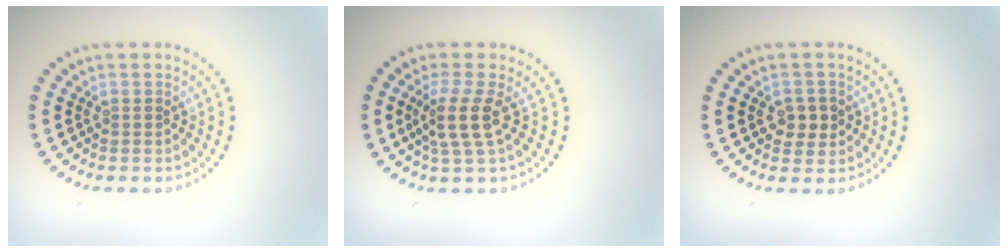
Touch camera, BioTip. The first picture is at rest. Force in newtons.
{"total": 3.2, "press": 2.5, "slide": 2.0}
{"total": 2.2, "press": 2.2, "slide": 0.3}